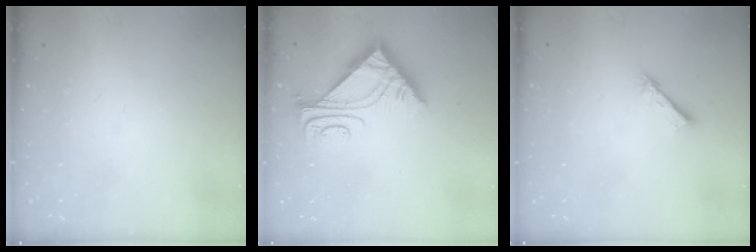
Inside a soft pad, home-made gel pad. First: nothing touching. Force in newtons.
{"total": 7.5, "press": 7.4, "slide": 0.8}
{"total": 2.1, "press": 2.1, "slide": 0.2}